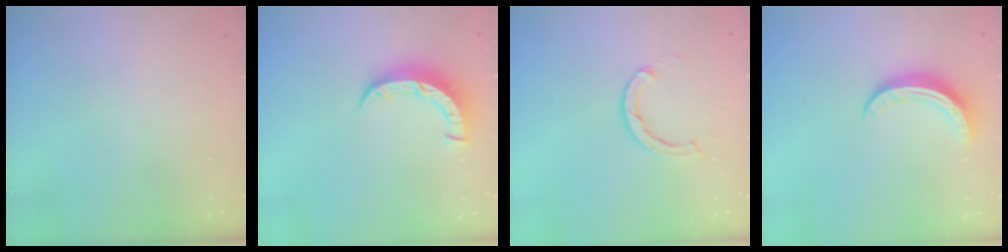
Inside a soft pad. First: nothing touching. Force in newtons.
{"total": 8.2, "press": 8.1, "slide": 1.0}
{"total": 2.9, "press": 2.8, "slide": 0.5}
{"total": 9.3, "press": 9.3, "slide": 0.3}